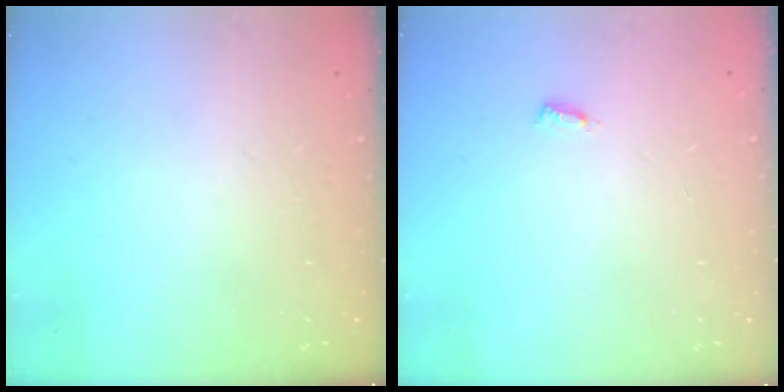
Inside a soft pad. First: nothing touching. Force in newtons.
{"total": 3.1, "press": 3.1, "slide": 0.2}